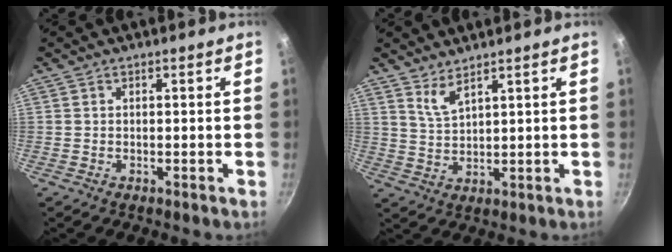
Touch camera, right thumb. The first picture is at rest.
{"total": 3.9, "force": [3.1, 0.9, 2.3], "torque": [-0.044, -0.030, 0.065]}